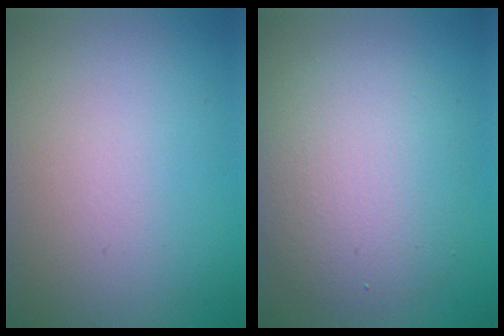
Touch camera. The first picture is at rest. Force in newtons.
{"total": 5.4, "press": 5.4, "slide": 0.3}